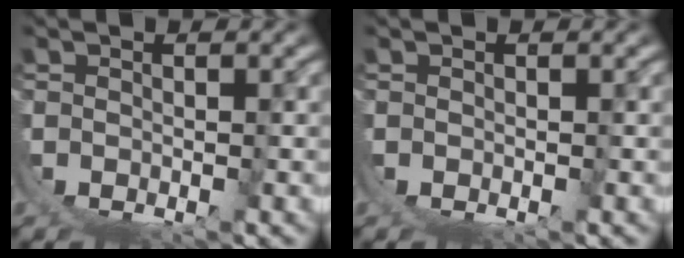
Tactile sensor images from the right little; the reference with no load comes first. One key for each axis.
{"total": 0.0}